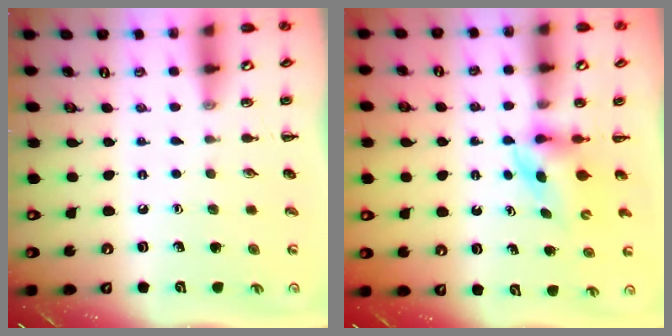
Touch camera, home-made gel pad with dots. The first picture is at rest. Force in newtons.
{"total": 3.2, "press": 3.0, "slide": 1.1}